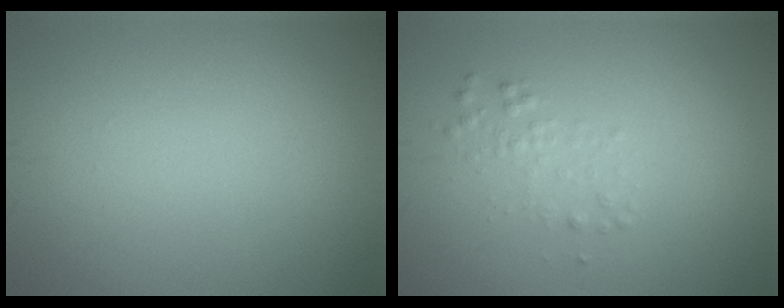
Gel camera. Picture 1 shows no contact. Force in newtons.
{"total": 1.3, "press": 1.3, "slide": 0.0}